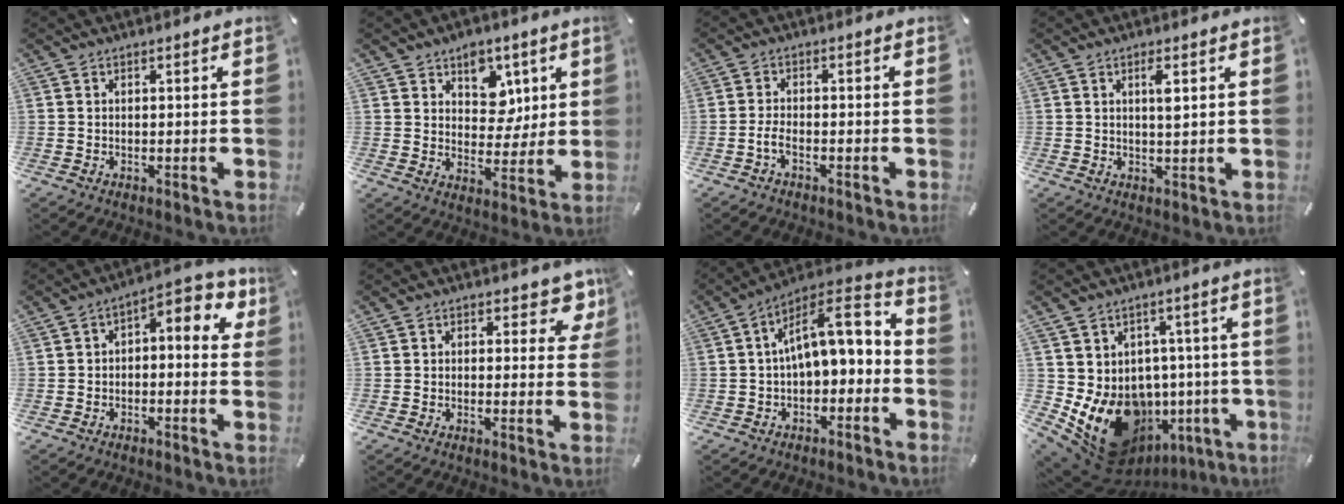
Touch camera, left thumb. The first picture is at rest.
{"total": 9.1, "force": [4.2, 7.3, 3.4], "torque": [-0.038, -0.021, 0.073]}
{"total": 3.0, "force": [-1.6, 1.2, 2.2], "torque": [-0.051, 0.004, -0.032]}
{"total": 3.2, "force": [1.2, 0.6, 3.0], "torque": [-0.054, 0.000, 0.015]}
{"total": 5.9, "force": [0.4, 3.5, 4.7], "torque": [-0.058, -0.007, -0.002]}
{"total": 5.8, "force": [2.8, 3.7, 3.4], "torque": [-0.026, -0.011, 0.042]}
{"total": 12.1, "force": [2.9, 6.7, 9.7], "torque": [-0.152, -0.010, 0.054]}
{"total": 15.1, "force": [-5.2, 11.5, 8.3], "torque": [-0.150, 0.004, -0.069]}